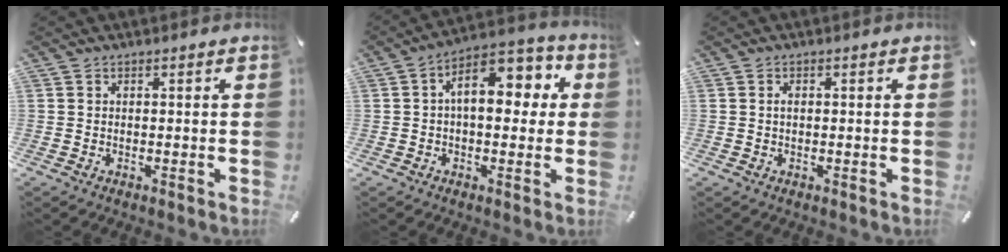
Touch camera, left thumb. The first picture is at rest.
{"total": 11.9, "force": [2.6, 6.8, 9.4], "torque": [-0.132, -0.009, 0.042]}
{"total": 1.2, "force": [0.0, 0.6, 1.0], "torque": [-0.020, 0.003, -0.001]}